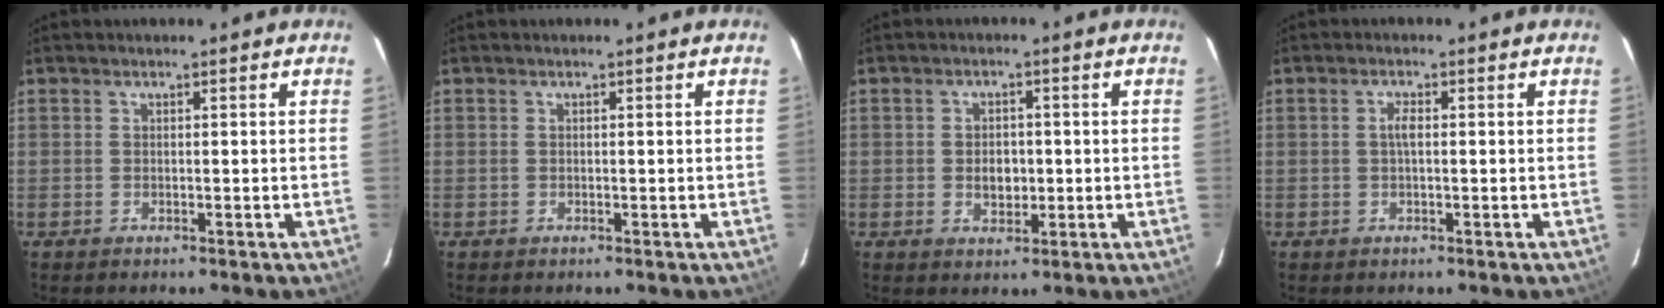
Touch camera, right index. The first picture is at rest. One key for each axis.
{"total": 0.0}
{"total": 3.8, "fx": -0.4, "fy": 2.8, "fz": 2.5, "tx": -0.041, "ty": 0.001, "tz": -0.003}
{"total": 1.7, "fx": 0.0, "fy": 0.5, "fz": 1.6, "tx": -0.032, "ty": 0.004, "tz": -0.002}